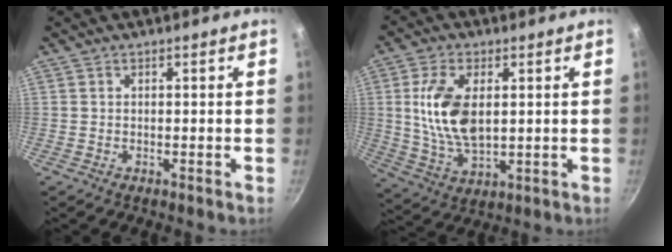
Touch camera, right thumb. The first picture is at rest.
{"total": 12.6, "force": [1.9, 6.7, 10.5], "torque": [-0.205, -0.011, 0.044]}